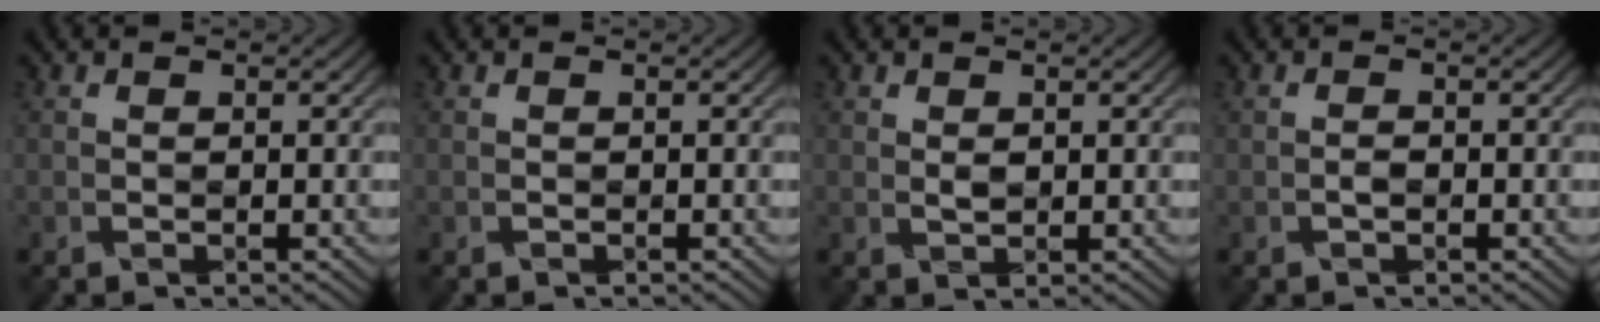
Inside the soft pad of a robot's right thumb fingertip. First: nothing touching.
{"total": 0.0}
{"total": 1.1, "force": [0.5, 0.7, 0.6], "torque": [-0.013, -0.001, 0.014]}
{"total": 0.5, "force": [-0.4, 0.2, 0.4], "torque": [-0.006, 0.004, -0.006]}